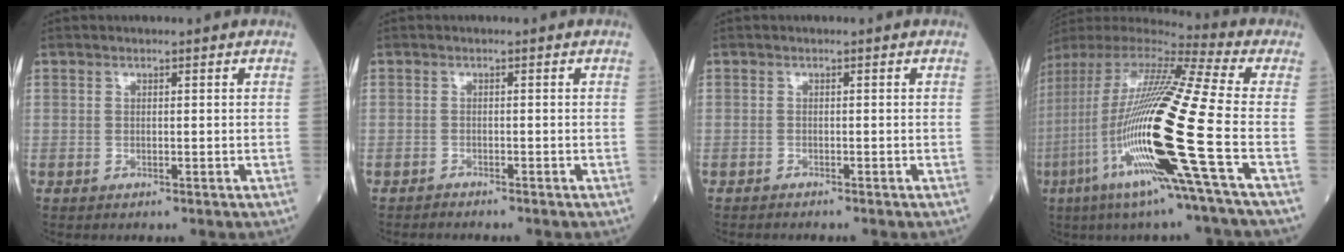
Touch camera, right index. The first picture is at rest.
{"total": 1.4, "force": [-1.4, 0.0, 0.2], "torque": [-0.009, -0.003, -0.023]}
{"total": 1.1, "force": [-1.1, -0.2, 0.3], "torque": [-0.004, 0.000, -0.013]}
{"total": 25.4, "force": [-6.8, -0.4, 24.4], "torque": [-0.496, -0.045, -0.148]}